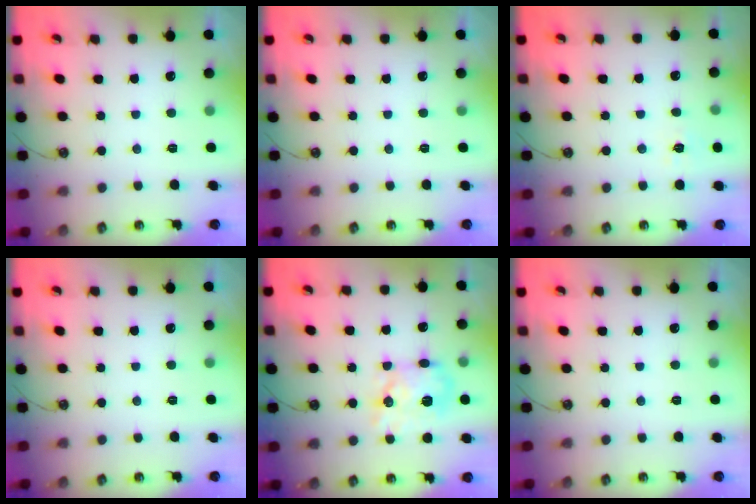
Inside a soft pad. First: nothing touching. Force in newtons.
{"total": 0.0}
{"total": 5.3, "press": 5.3, "slide": 0.6}
{"total": 0.0}
{"total": 12.4, "press": 12.4, "slide": 0.6}
{"total": 0.0}